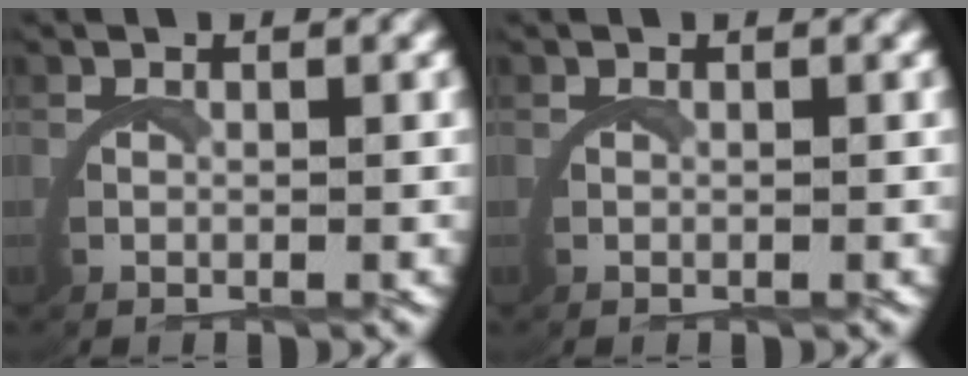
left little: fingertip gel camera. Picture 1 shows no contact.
{"total": 0.0}